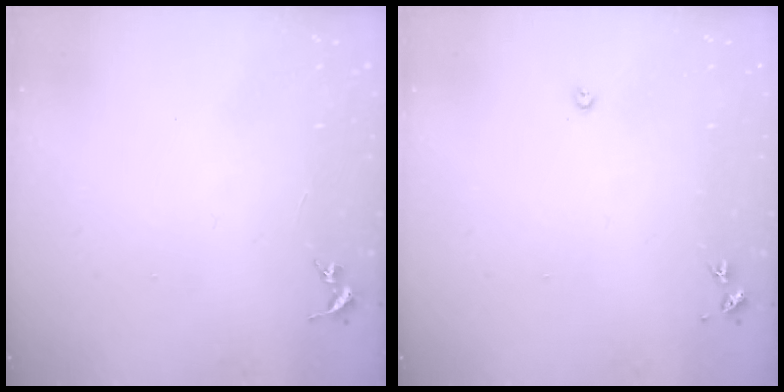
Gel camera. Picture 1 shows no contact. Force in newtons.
{"total": 2.2, "press": 2.2, "slide": 0.3}